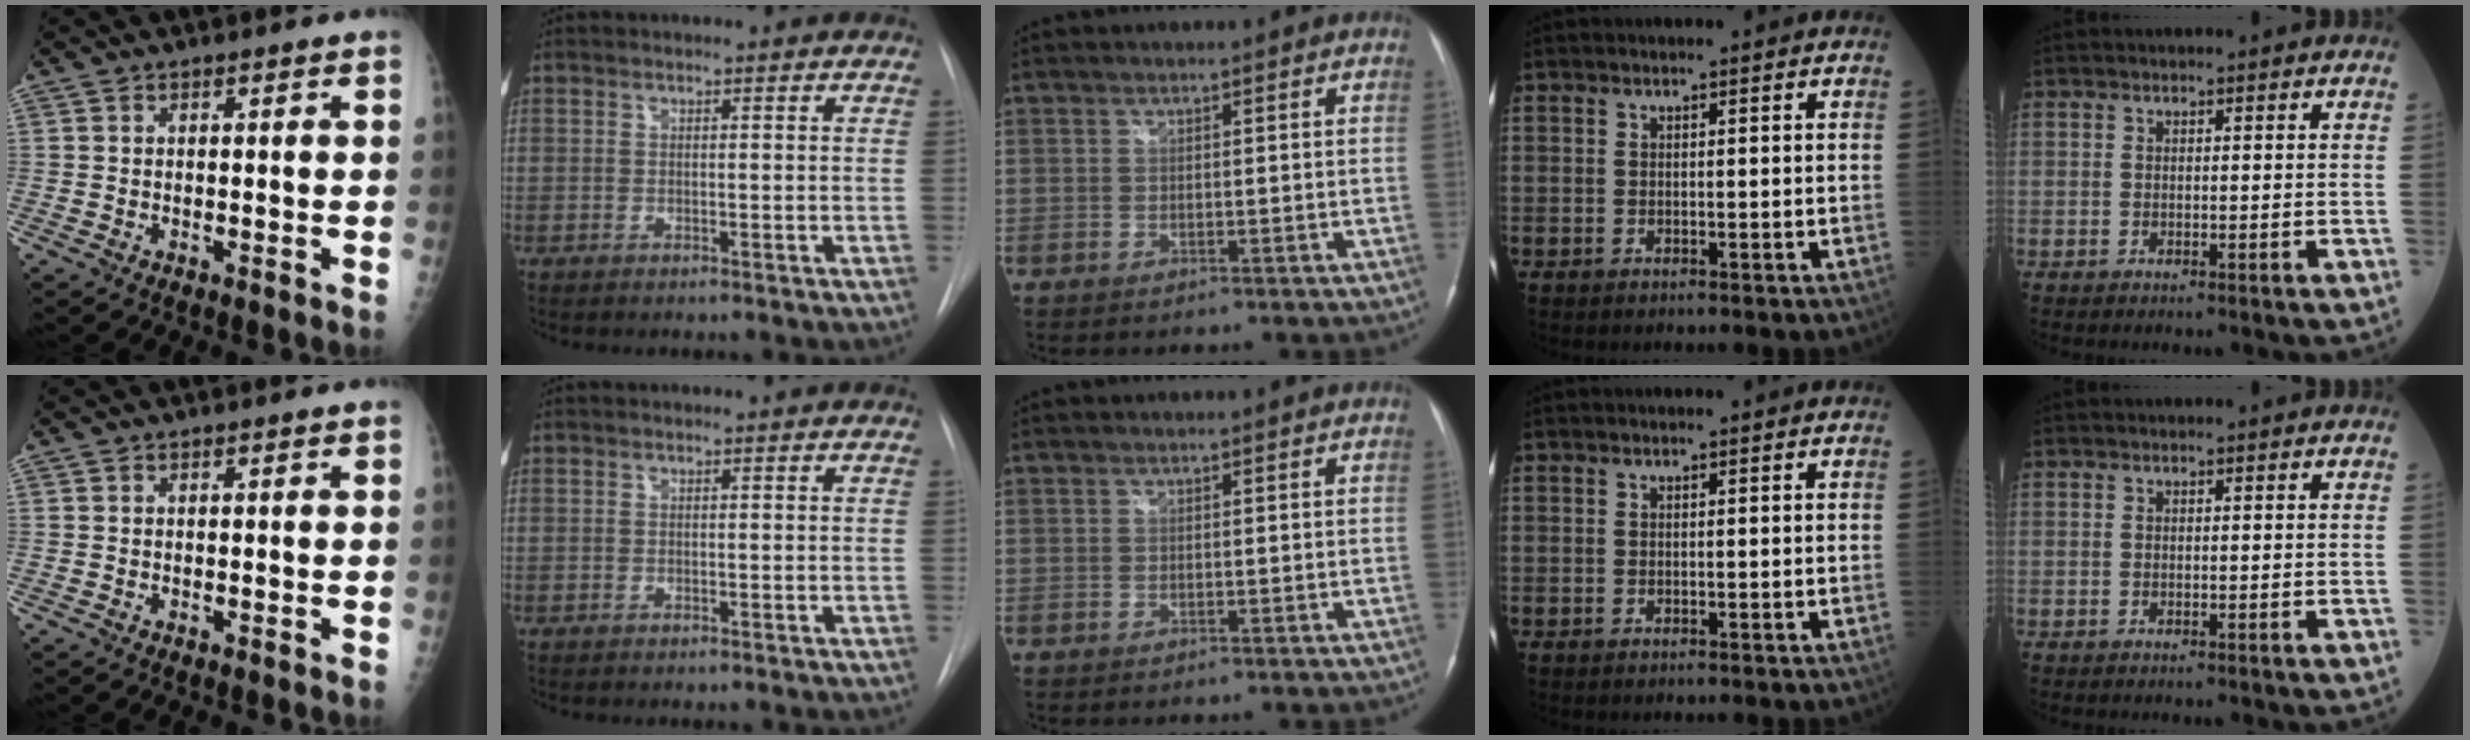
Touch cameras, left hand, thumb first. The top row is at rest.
{}